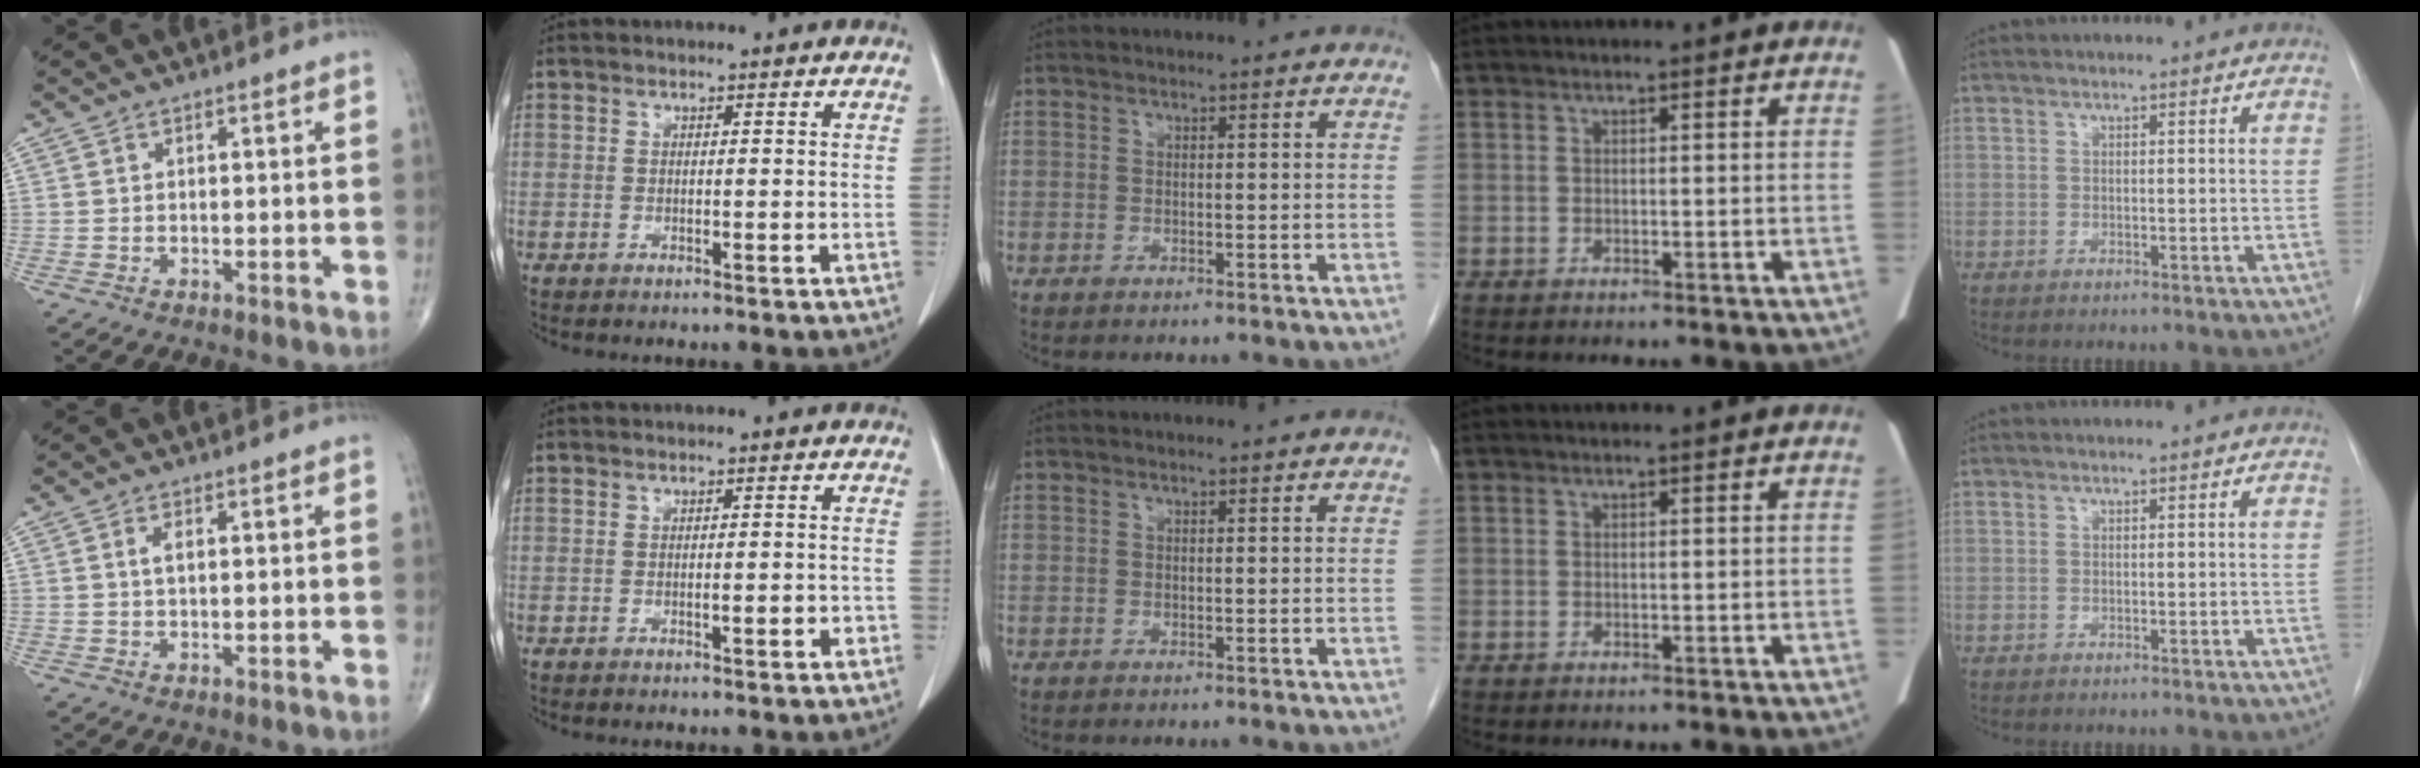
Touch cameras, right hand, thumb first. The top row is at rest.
{"thumb": {"total": 1.7, "force": [0.4, 0.8, 1.5], "torque": [-0.031, 0.003, 0.007]}, "index": {"total": 1.5, "force": [-0.5, 0.4, 1.4], "torque": [-0.018, 0.002, -0.003]}}